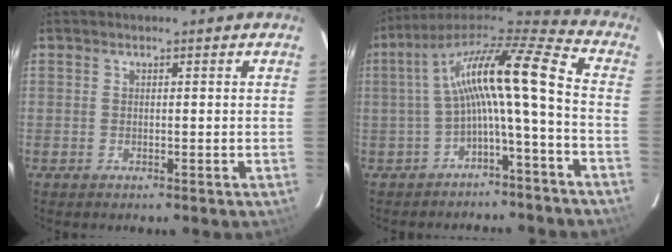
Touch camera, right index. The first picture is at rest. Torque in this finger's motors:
{"motor_torque": [0.96, -0.54, 1.02, 0.21]}